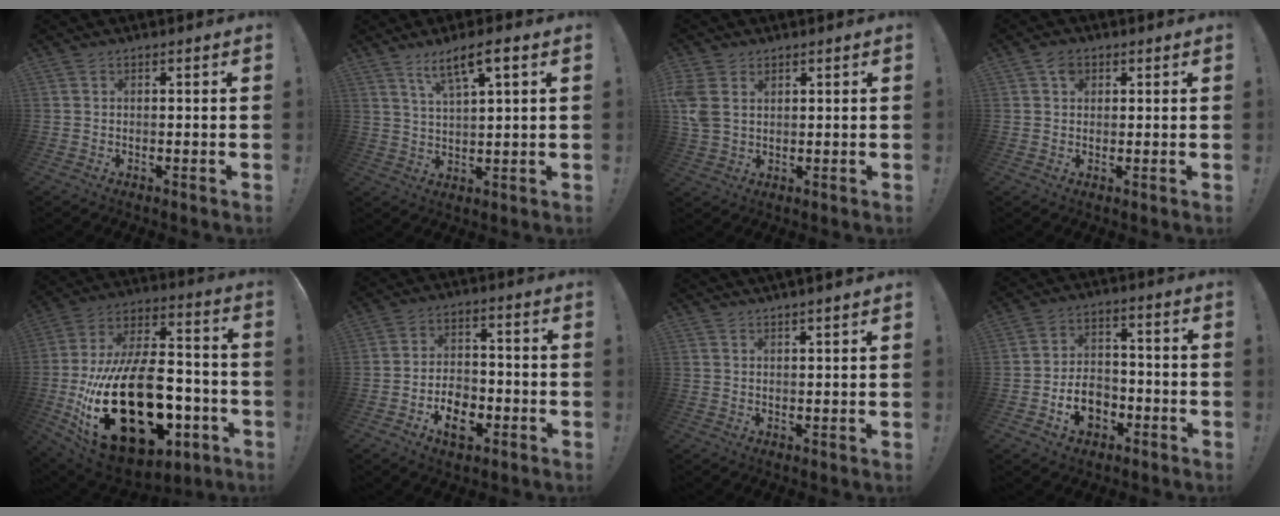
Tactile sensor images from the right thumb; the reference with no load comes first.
{"total": 7.8, "force": [4.6, 1.3, 6.2], "torque": [-0.109, -0.018, 0.077]}
{"total": 7.1, "force": [2.4, 5.2, 4.2], "torque": [-0.088, -0.009, 0.047]}
{"total": 3.1, "force": [1.0, 2.6, 1.4], "torque": [-0.021, 0.003, 0.018]}
{"total": 35.5, "force": [-9.3, 19.9, 27.9], "torque": [-0.518, 0.049, -0.125]}
{"total": 9.4, "force": [-4.4, 6.3, 5.5], "torque": [-0.079, 0.020, -0.074]}
{"total": 2.9, "force": [2.6, -0.6, 1.0], "torque": [-0.015, -0.014, 0.044]}
{"total": 9.7, "force": [-4.0, 6.9, 5.5], "torque": [-0.094, 0.022, -0.069]}